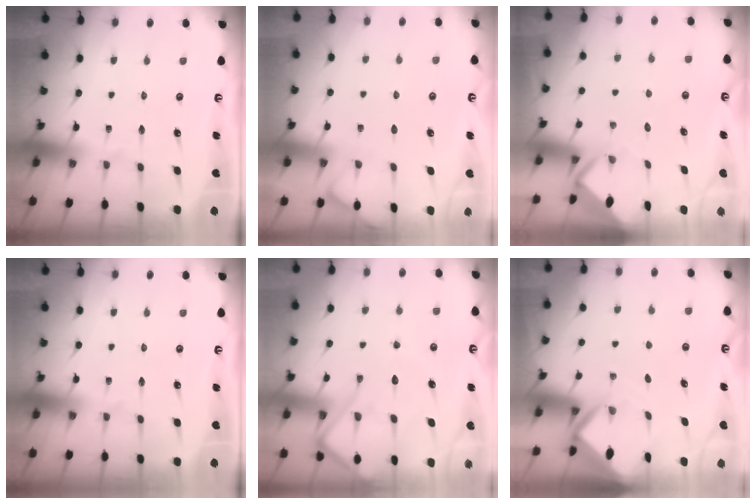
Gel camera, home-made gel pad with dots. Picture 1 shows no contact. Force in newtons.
{"total": 3.8, "press": 3.8, "slide": 0.5}
{"total": 3.5, "press": 3.5, "slide": 0.2}
{"total": 0.0}
{"total": 12.5, "press": 12.5, "slide": 1.1}
{"total": 3.2, "press": 3.2, "slide": 0.2}